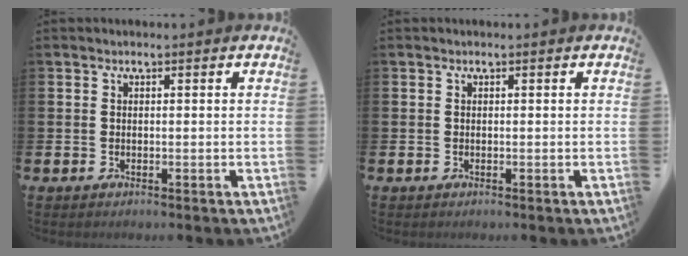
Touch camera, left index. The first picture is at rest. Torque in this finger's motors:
{"motor_torque": [-0.01, -0.01, 0.00, 0.00]}